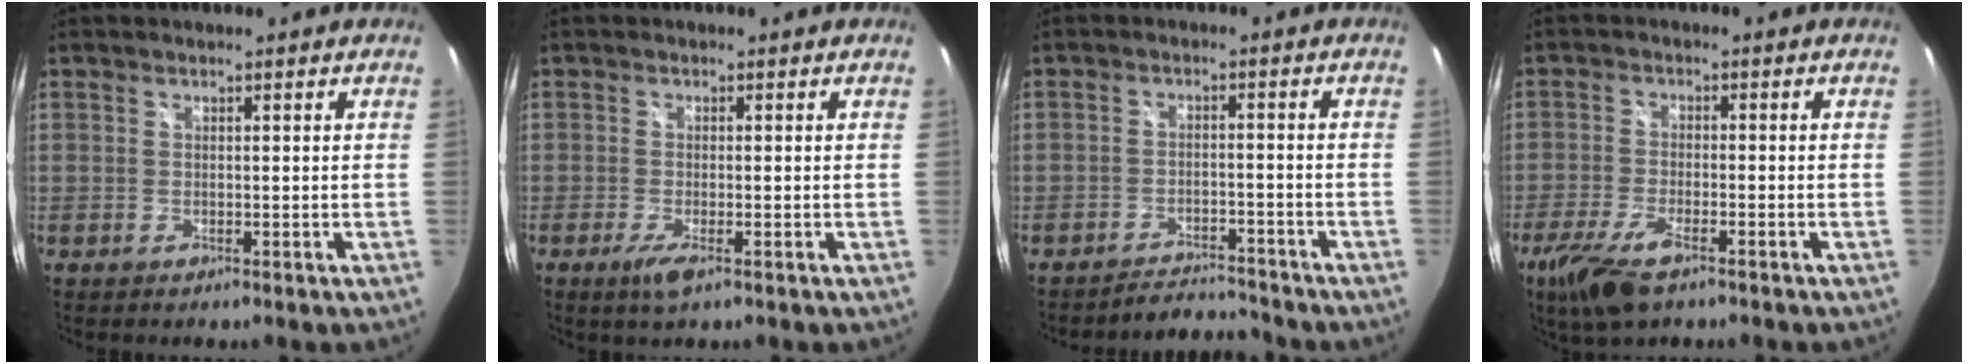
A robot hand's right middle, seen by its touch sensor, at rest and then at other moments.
{"total": 2.9, "force": [-1.5, 0.3, 2.5], "torque": [-0.051, -0.012, -0.028]}
{"total": 5.3, "force": [-5.3, 0.6, 0.0], "torque": [-0.016, 0.008, -0.082]}
{"total": 9.0, "force": [-5.8, 2.9, 6.2], "torque": [-0.153, -0.028, -0.112]}